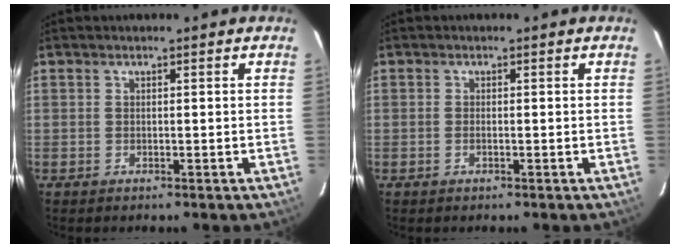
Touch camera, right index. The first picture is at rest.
{"total": 0.7, "force": [-0.3, 0.2, 0.6], "torque": [-0.013, 0.002, -0.006]}